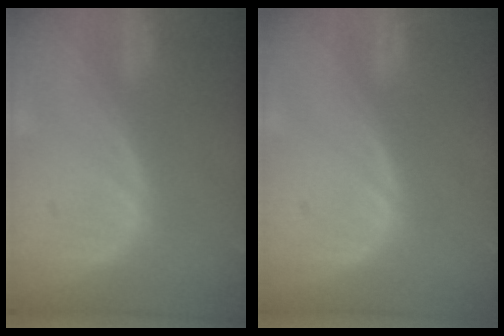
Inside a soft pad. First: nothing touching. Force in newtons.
{"total": 0.0}